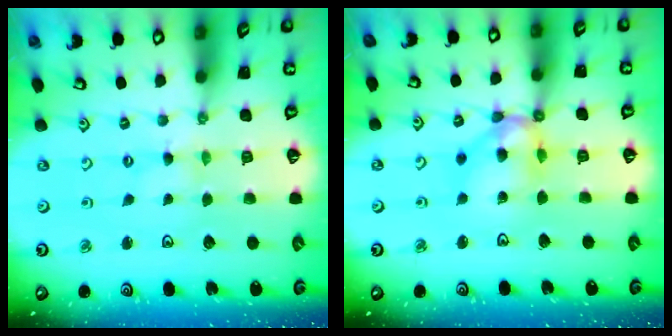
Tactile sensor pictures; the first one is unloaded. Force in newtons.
{"total": 12.8, "press": 12.7, "slide": 1.5}